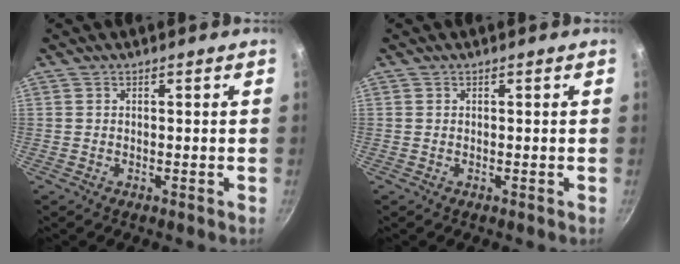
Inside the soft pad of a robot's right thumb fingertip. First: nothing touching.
{"total": 0.0}